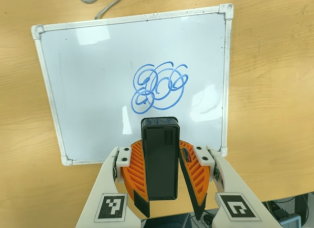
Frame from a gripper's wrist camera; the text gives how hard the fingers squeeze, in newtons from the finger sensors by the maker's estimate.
{"total": 6.7, "left": 6.6, "right": 6.8}